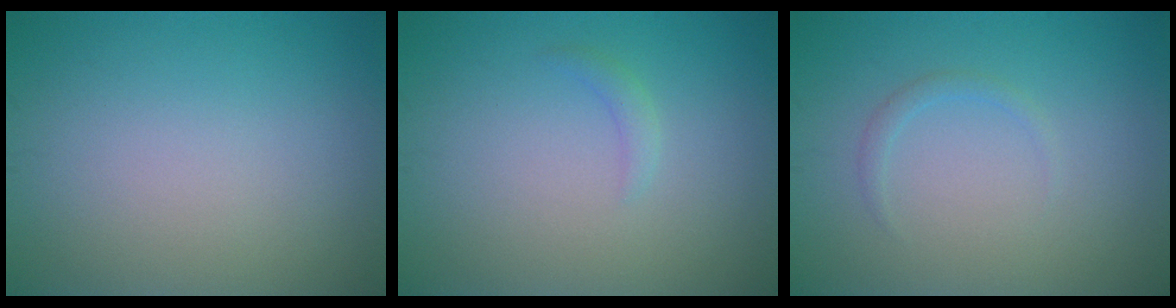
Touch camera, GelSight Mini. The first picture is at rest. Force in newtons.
{"total": 0.9, "press": 0.9, "slide": 0.1}
{"total": 0.9, "press": 0.9, "slide": 0.1}